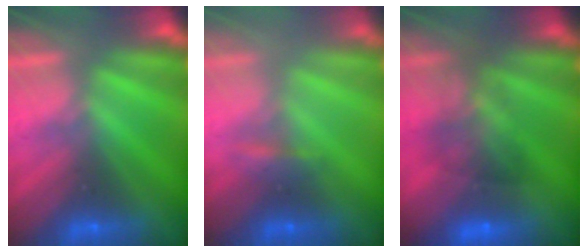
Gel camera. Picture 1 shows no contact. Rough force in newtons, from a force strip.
{"total": 2.2}
{"total": 7.1}